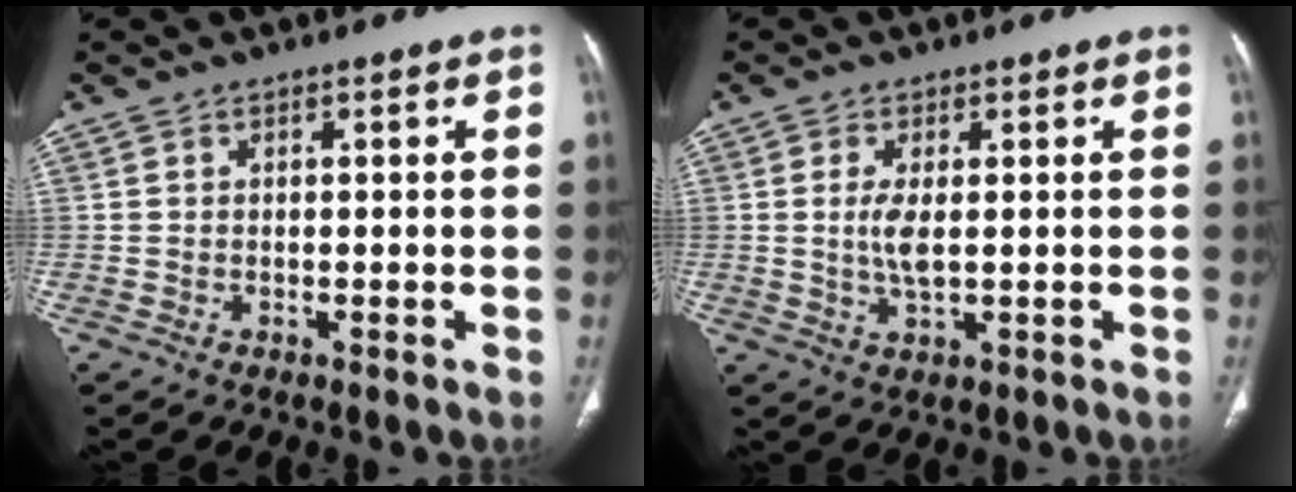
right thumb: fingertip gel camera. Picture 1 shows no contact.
{"total": 4.2, "force": [0.4, 1.4, 3.9], "torque": [-0.091, -0.010, 0.013]}